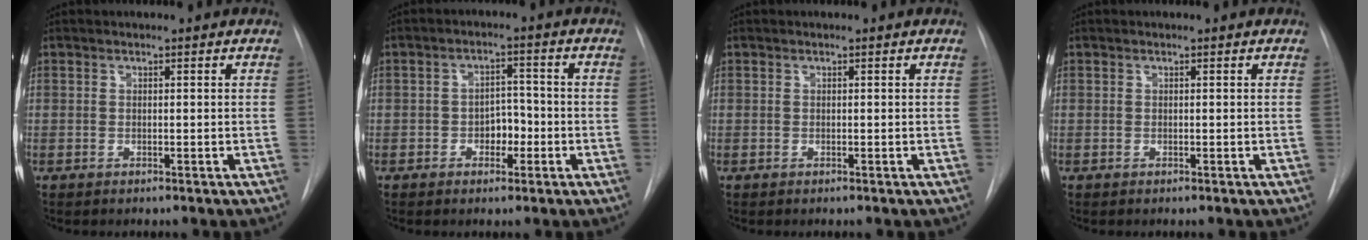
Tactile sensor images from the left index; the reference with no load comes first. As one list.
[{"total": 4.1, "force": [-1.8, 2.5, 2.7], "torque": [-0.034, 0.008, -0.027]}, {"total": 0.0}, {"total": 0.0}]